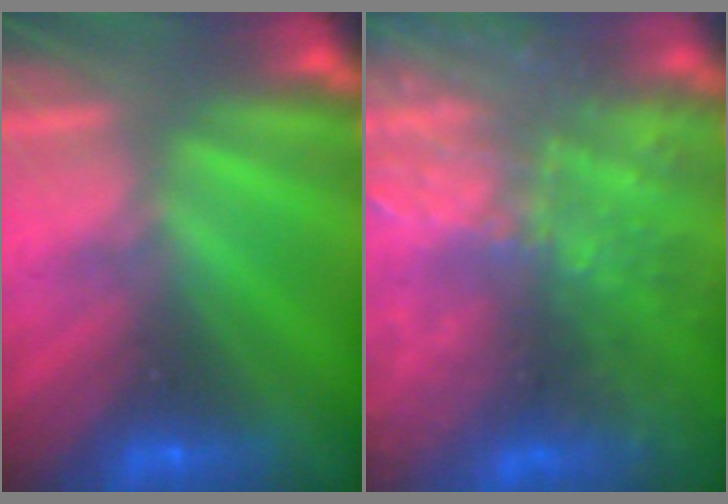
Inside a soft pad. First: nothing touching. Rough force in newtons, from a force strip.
{"total": 5.9}